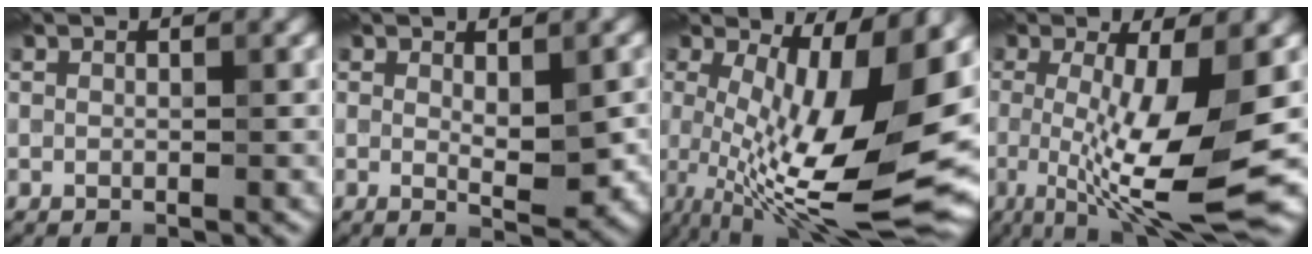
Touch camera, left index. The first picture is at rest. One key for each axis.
{"total": 3.5, "fx": 0.0, "fy": 1.4, "fz": 3.2, "tx": -0.051, "ty": -0.004, "tz": 0.008}
{"total": 13.3, "fx": 0.1, "fy": 4.0, "fz": 12.7, "tx": -0.202, "ty": -0.017, "tz": 0.011}
{"total": 9.4, "fx": -1.3, "fy": 1.9, "fz": 9.1, "tx": -0.158, "ty": -0.022, "tz": -0.018}